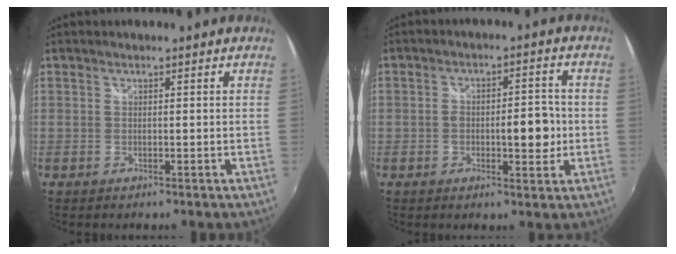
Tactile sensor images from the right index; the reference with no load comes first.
{"total": 6.6, "force": [-1.3, 3.0, 5.7], "torque": [-0.084, 0.004, -0.018]}